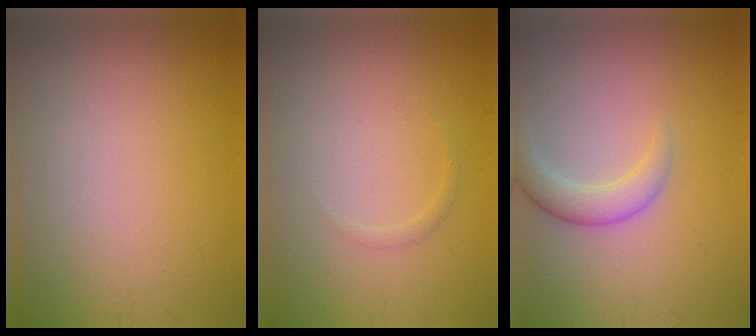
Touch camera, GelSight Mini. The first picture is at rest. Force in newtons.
{"total": 0.6, "press": 0.6, "slide": 0.1}
{"total": 2.7, "press": 2.7, "slide": 0.2}